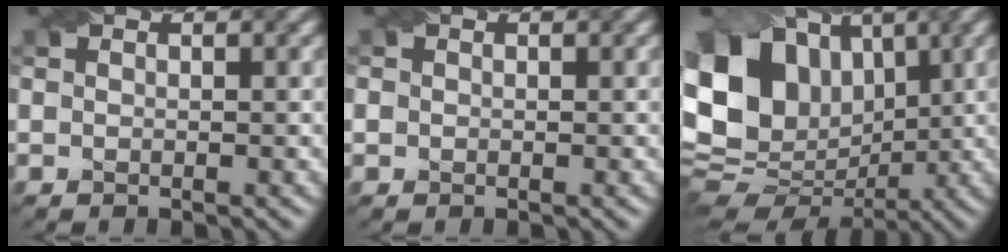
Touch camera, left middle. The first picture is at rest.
{"total": 0.6, "force": [0.0, 0.6, 0.1], "torque": [0.004, 0.000, -0.007]}
{"total": 14.2, "force": [1.4, 11.0, 8.9], "torque": [-0.168, 0.021, 0.031]}